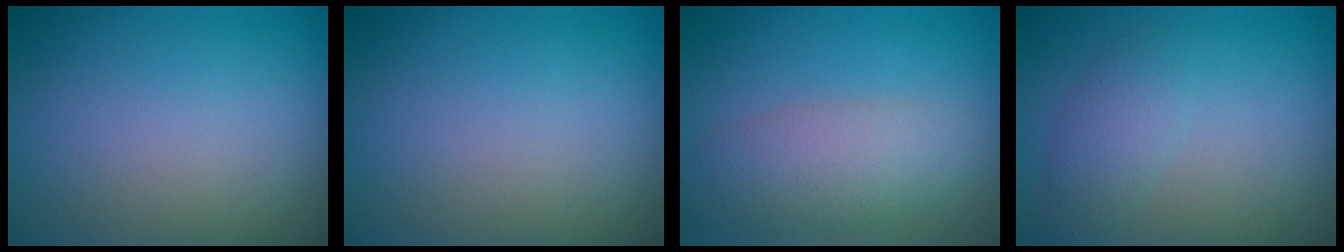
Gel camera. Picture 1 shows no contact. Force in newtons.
{"total": 0.0}
{"total": 4.6, "press": 4.6, "slide": 0.2}
{"total": 2.2, "press": 2.2, "slide": 0.1}